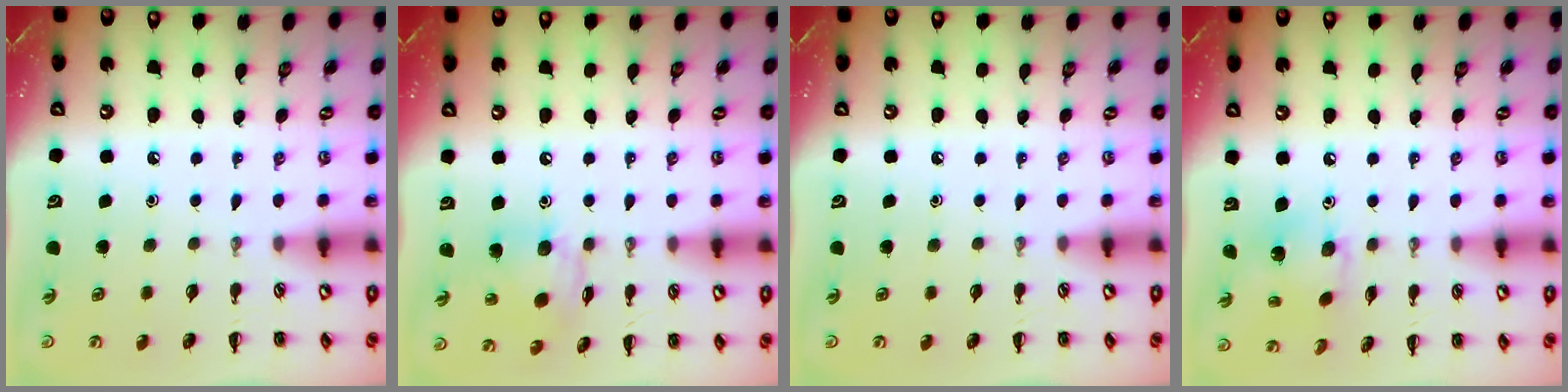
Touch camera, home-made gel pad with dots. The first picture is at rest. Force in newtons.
{"total": 10.2, "press": 10.2, "slide": 1.0}
{"total": 0.0}
{"total": 5.3, "press": 5.2, "slide": 0.8}